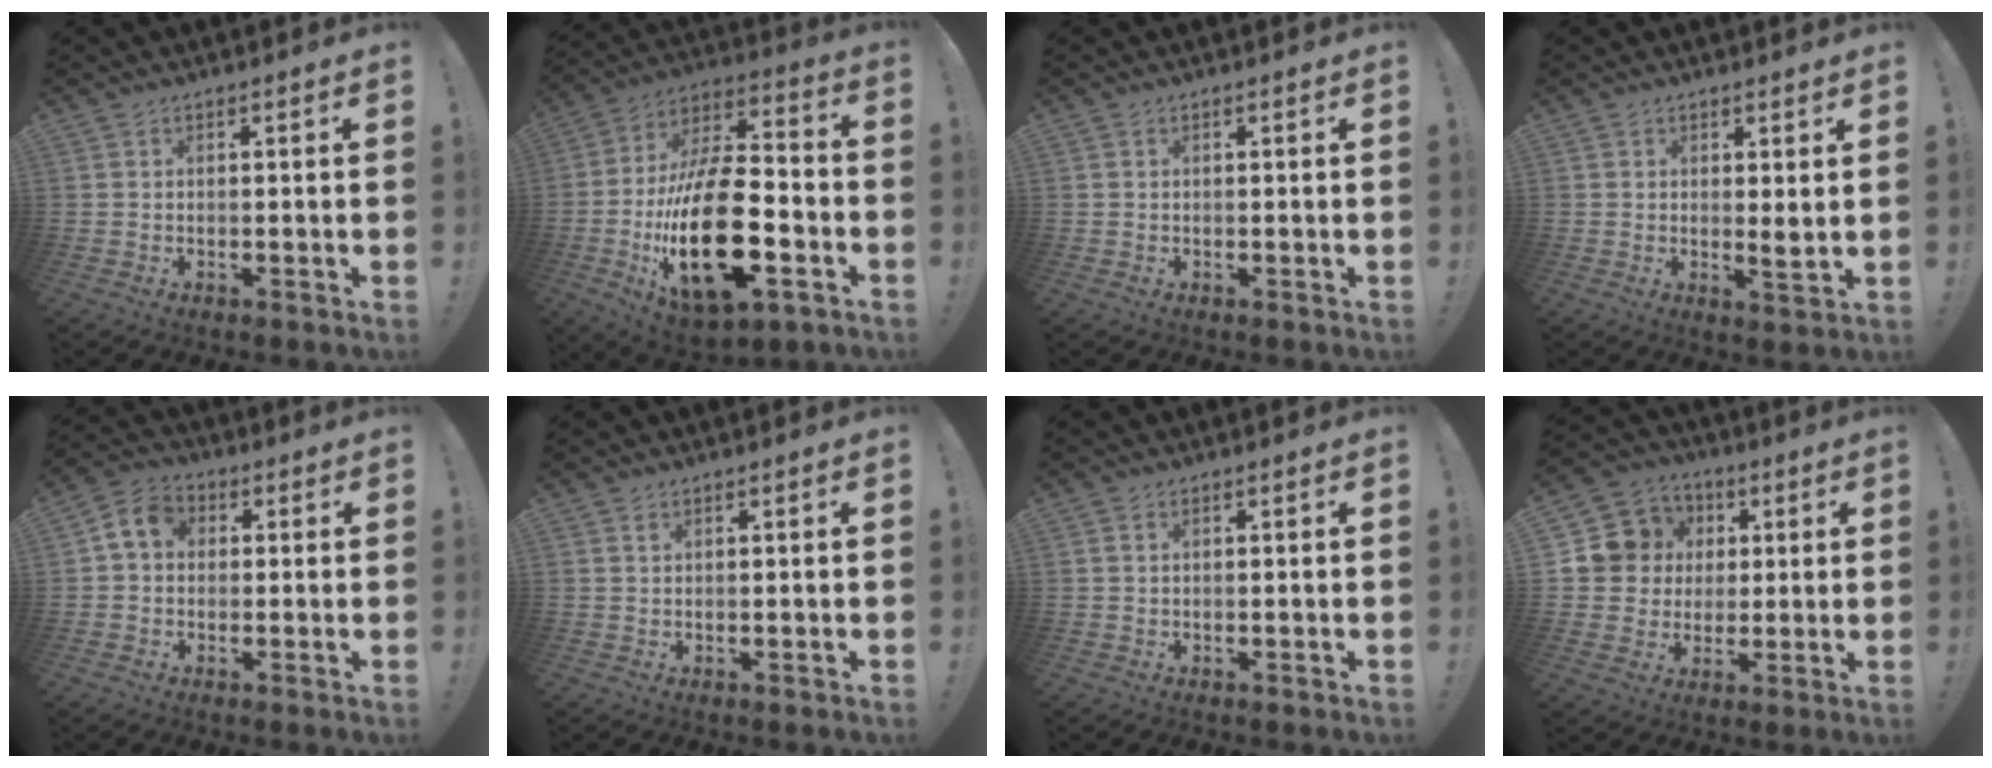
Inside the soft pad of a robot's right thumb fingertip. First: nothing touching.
{"total": 29.2, "force": [-7.7, 14.0, 24.5], "torque": [-0.461, 0.037, -0.122]}
{"total": 0.0}
{"total": 3.1, "force": [1.1, 0.3, 2.9], "torque": [-0.023, -0.024, 0.015]}
{"total": 7.4, "force": [1.4, 5.8, 4.2], "torque": [-0.068, 0.011, 0.031]}
{"total": 0.8, "force": [0.5, 0.5, 0.4], "torque": [-0.005, -0.001, 0.008]}
{"total": 0.9, "force": [0.4, 0.7, 0.4], "torque": [-0.013, 0.004, 0.008]}
{"total": 10.8, "force": [2.2, 10.2, 2.7], "torque": [-0.038, -0.004, 0.055]}